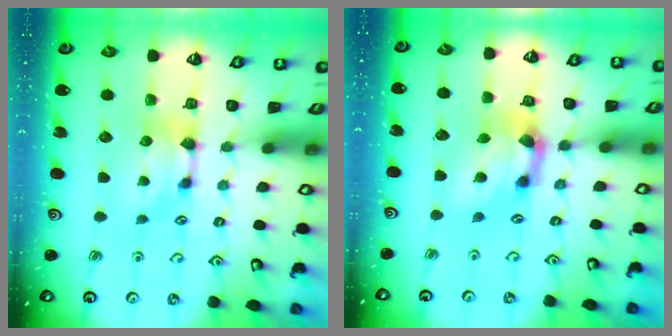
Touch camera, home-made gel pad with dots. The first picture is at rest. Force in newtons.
{"total": 3.8, "press": 3.1, "slide": 2.1}